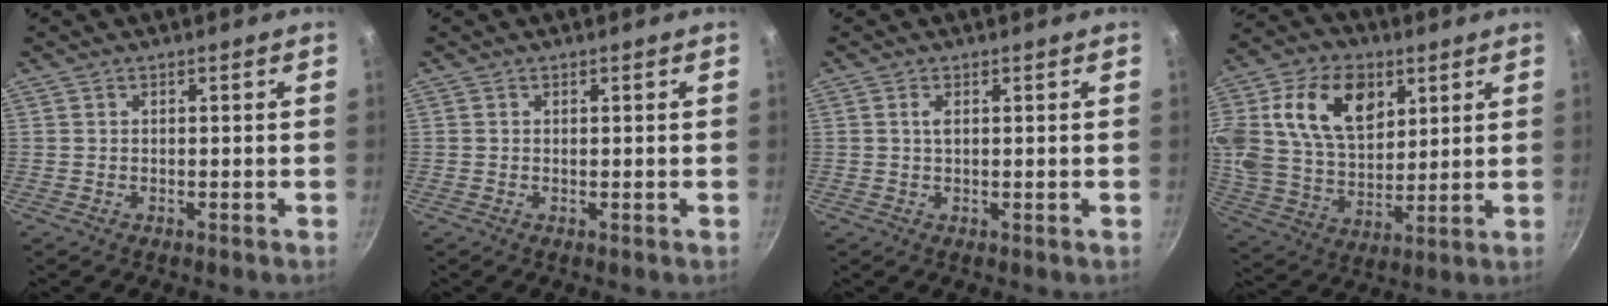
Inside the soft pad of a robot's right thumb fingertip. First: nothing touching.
{"total": 0.0}
{"total": 1.4, "force": [0.4, 0.5, 1.3], "torque": [-0.026, 0.000, 0.007]}
{"total": 22.4, "force": [8.2, 14.9, 14.6], "torque": [-0.275, -0.005, 0.148]}